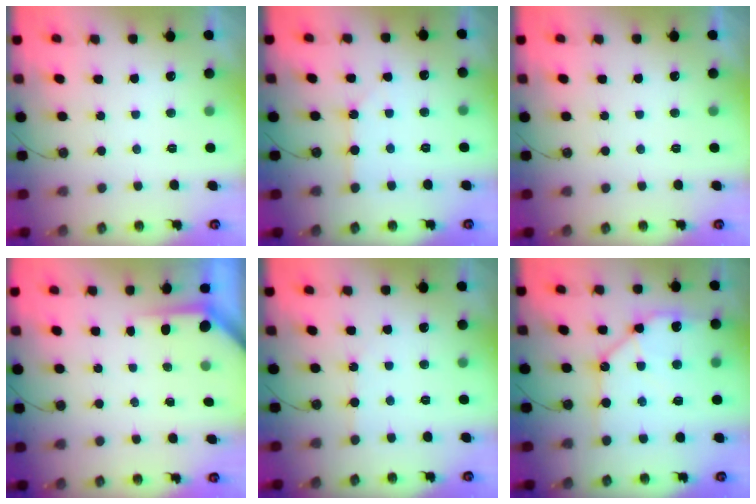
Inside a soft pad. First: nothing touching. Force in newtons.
{"total": 1.3, "press": 1.3, "slide": 0.2}
{"total": 0.0}
{"total": 3.5, "press": 3.5, "slide": 0.2}
{"total": 2.4, "press": 2.4, "slide": 0.2}
{"total": 12.0, "press": 11.9, "slide": 1.4}